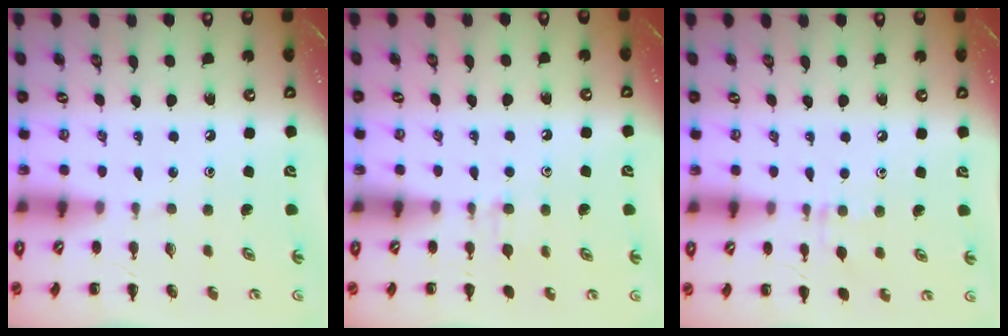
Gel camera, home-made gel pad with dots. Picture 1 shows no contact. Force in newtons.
{"total": 5.9, "press": 5.6, "slide": 1.7}
{"total": 7.1, "press": 6.6, "slide": 2.7}